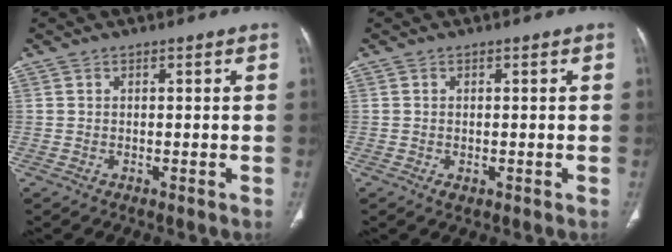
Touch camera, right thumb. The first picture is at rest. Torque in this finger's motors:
{"motor_torque": [-0.30, -0.07, -0.57, 0.02, 0.01]}